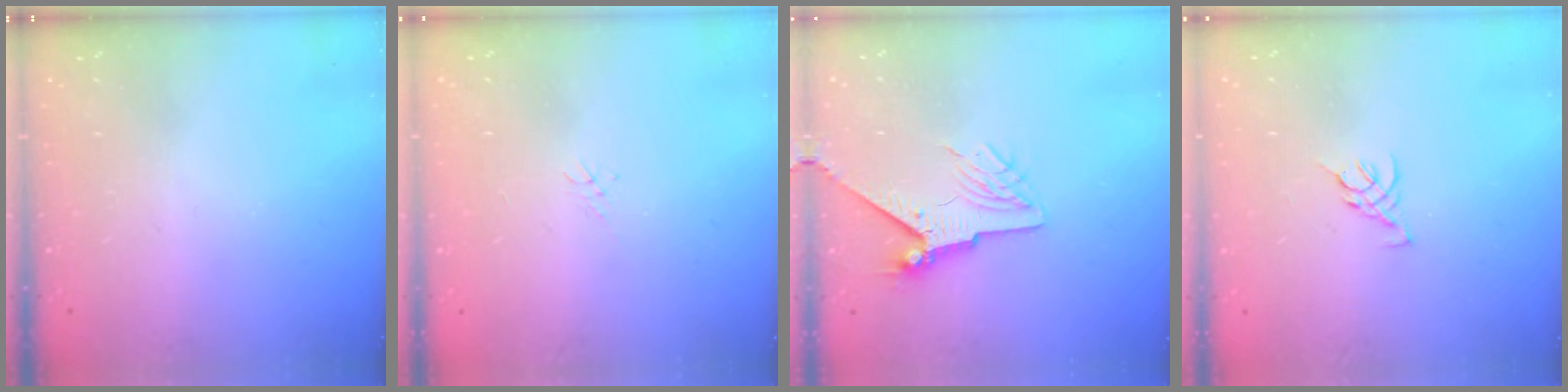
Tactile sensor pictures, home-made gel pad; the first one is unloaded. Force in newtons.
{"total": 1.2, "press": 1.1, "slide": 0.3}
{"total": 7.3, "press": 7.2, "slide": 1.1}
{"total": 3.6, "press": 3.5, "slide": 0.8}